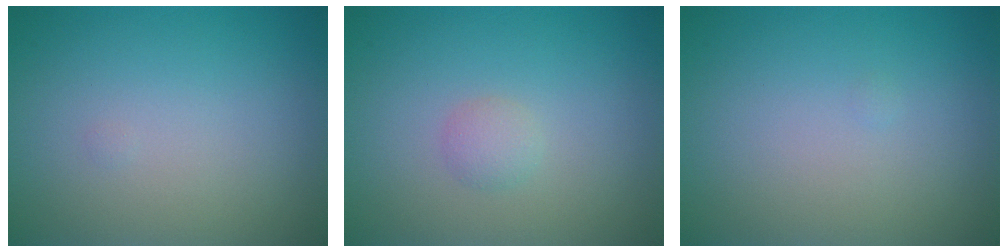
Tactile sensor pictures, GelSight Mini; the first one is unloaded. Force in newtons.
{"total": 1.1, "press": 1.1, "slide": 0.1}
{"total": 0.0}